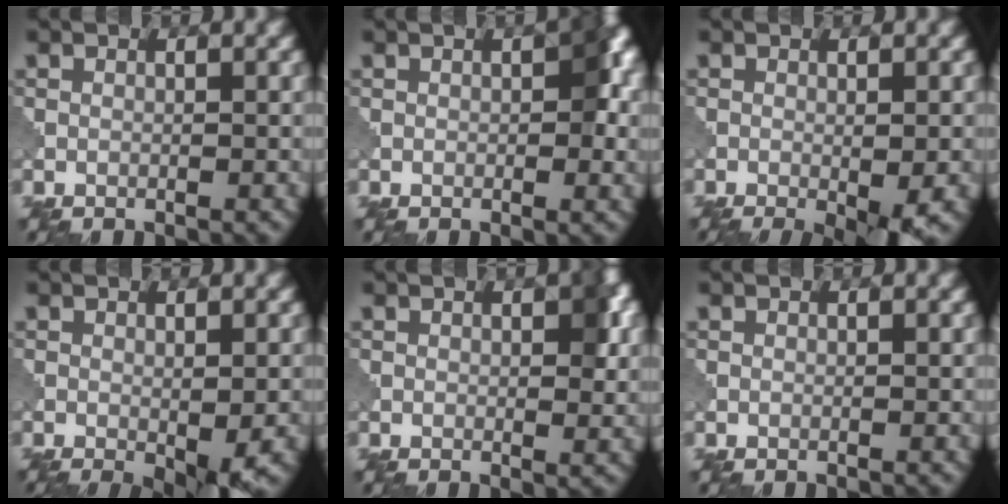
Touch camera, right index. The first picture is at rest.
{"total": 3.4, "force": [0.4, 1.6, 3.0], "torque": [-0.034, 0.003, 0.002]}
{"total": 4.8, "force": [-2.1, 0.8, 4.2], "torque": [-0.060, -0.009, -0.027]}
{"total": 3.7, "force": [-1.3, 0.9, 3.4], "torque": [-0.051, -0.012, -0.017]}
{"total": 3.1, "force": [0.6, 1.4, 2.7], "torque": [-0.031, -0.001, 0.009]}
{"total": 0.0}